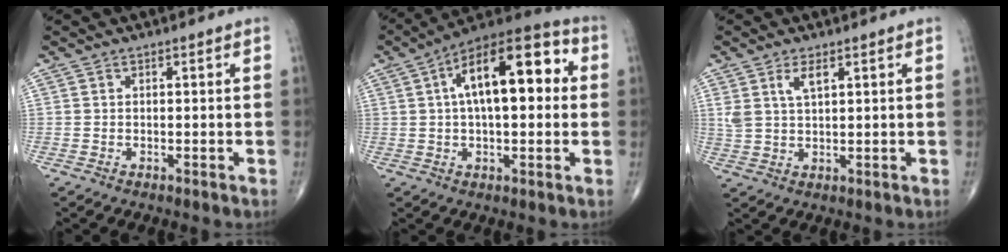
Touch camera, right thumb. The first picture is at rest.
{"total": 18.3, "force": [3.5, 8.3, 16.0], "torque": [-0.227, 0.033, 0.043]}
{"total": 4.2, "force": [2.1, 1.6, 3.2], "torque": [-0.065, -0.005, 0.047]}